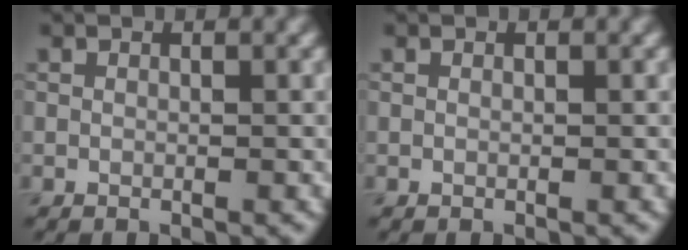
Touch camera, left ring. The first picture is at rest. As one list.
[{"total": 0.0}]